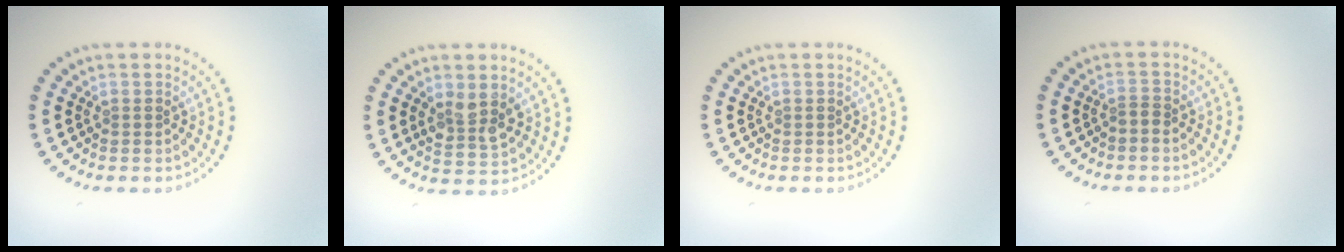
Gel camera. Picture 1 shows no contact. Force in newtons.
{"total": 2.9, "press": 2.8, "slide": 0.8}
{"total": 0.0}
{"total": 0.8, "press": 0.5, "slide": 0.6}